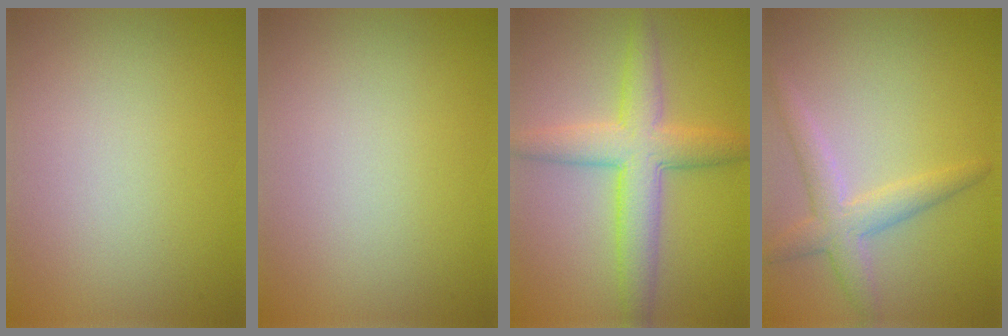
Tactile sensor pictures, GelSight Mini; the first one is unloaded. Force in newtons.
{"total": 0.0}
{"total": 5.6, "press": 5.6, "slide": 0.2}
{"total": 3.3, "press": 3.3, "slide": 0.1}